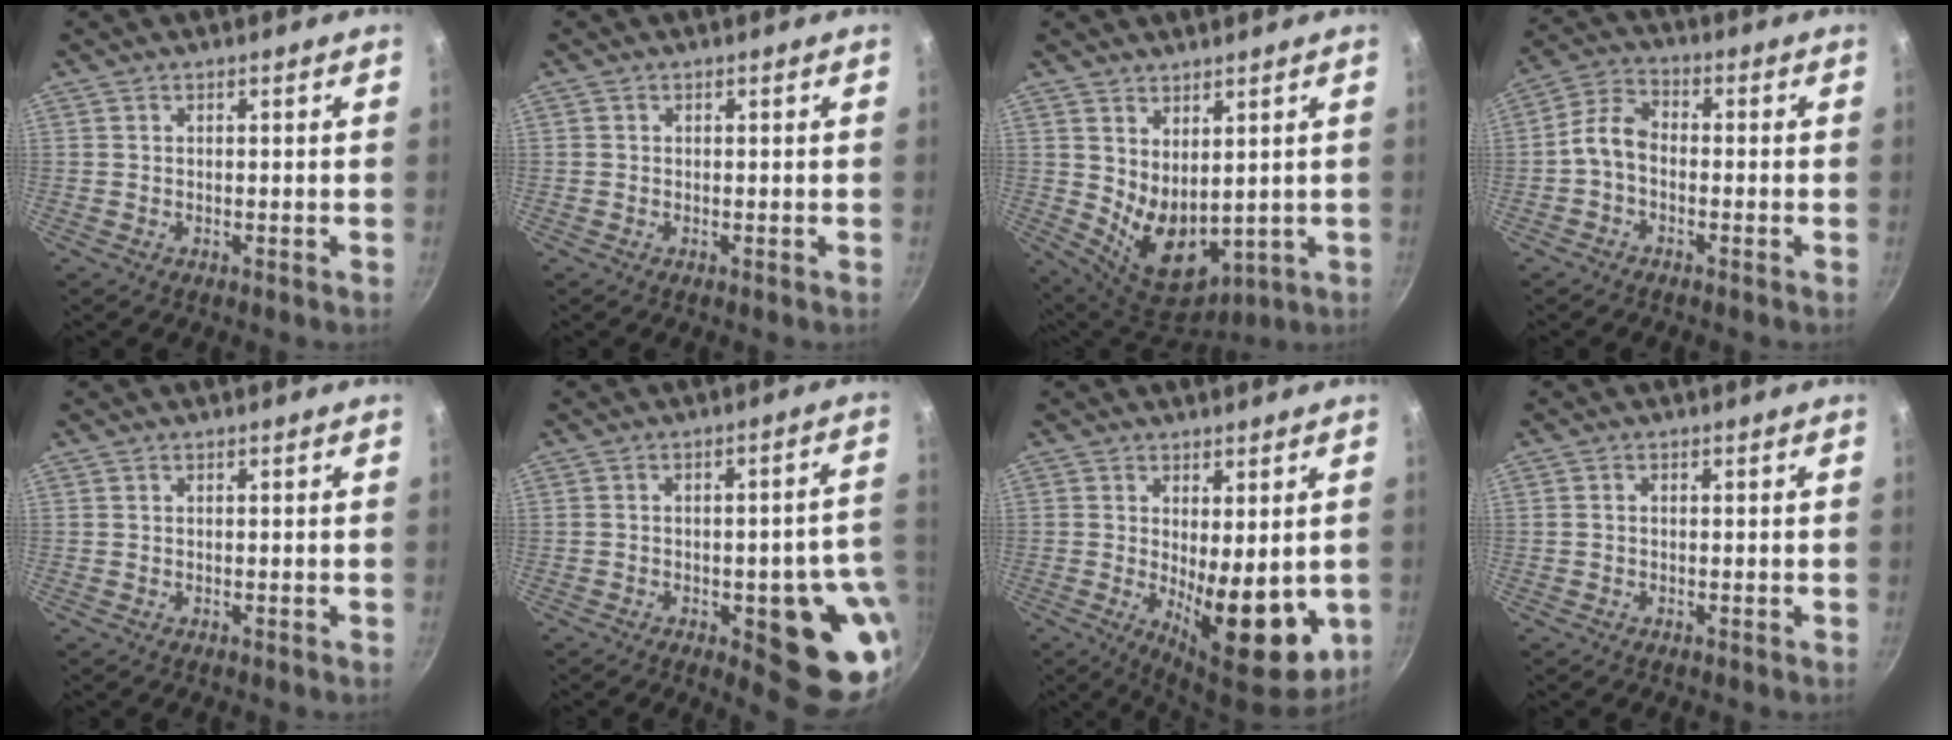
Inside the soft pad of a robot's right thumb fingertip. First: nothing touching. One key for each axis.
{"total": 0.0}
{"total": 10.7, "fx": 2.3, "fy": 6.7, "fz": 8.0, "tx": -0.108, "ty": -0.044, "tz": 0.067}
{"total": 5.7, "fx": -1.6, "fy": 3.7, "fz": 4.1, "tx": -0.080, "ty": 0.031, "tz": -0.043}
{"total": 0.0}
{"total": 17.2, "fx": -4.5, "fy": 6.9, "fz": 15.1, "tx": -0.114, "ty": 0.009, "tz": -0.054}
{"total": 13.9, "fx": -1.5, "fy": 5.7, "fz": 12.6, "tx": -0.149, "ty": -0.021, "tz": -0.004}
{"total": 0.5, "fx": -0.1, "fy": 0.4, "fz": 0.3, "tx": -0.006, "ty": 0.004, "tz": -0.003}